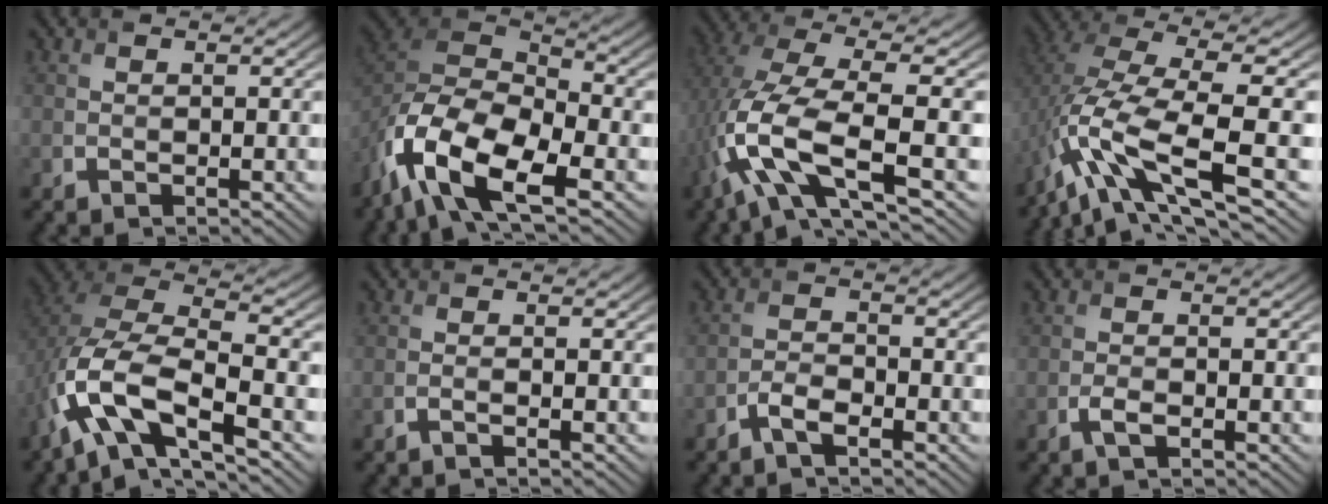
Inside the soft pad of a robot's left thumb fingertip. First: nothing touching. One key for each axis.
{"total": 14.9, "fx": -8.6, "fy": 6.6, "fz": 10.2, "tx": -0.241, "ty": -0.025, "tz": -0.166}
{"total": 12.5, "fx": -3.3, "fy": 4.6, "fz": 11.1, "tx": -0.254, "ty": -0.007, "tz": -0.070}
{"total": 12.7, "fx": -4.9, "fy": 3.8, "fz": 11.1, "tx": -0.249, "ty": -0.001, "tz": -0.083}
{"total": 13.7, "fx": -5.6, "fy": 5.8, "fz": 11.1, "tx": -0.247, "ty": -0.014, "tz": -0.111}
{"total": 0.9, "fx": -0.6, "fy": 0.1, "fz": 0.7, "tx": -0.012, "ty": 0.001, "tz": -0.016}
{"total": 2.7, "fx": -2.0, "fy": 0.8, "fz": 1.7, "tx": -0.038, "ty": 0.004, "tz": -0.046}
{"total": 1.6, "fx": -0.9, "fy": 0.5, "fz": 1.2, "tx": -0.030, "ty": -0.001, "tz": -0.019}